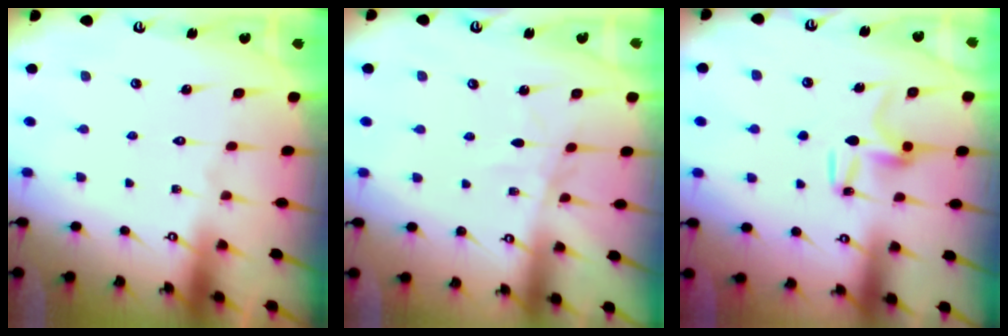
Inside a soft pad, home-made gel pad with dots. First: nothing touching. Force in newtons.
{"total": 3.2, "press": 3.2, "slide": 0.2}
{"total": 8.0, "press": 8.0, "slide": 0.5}